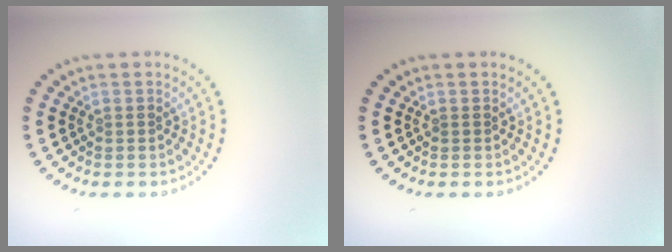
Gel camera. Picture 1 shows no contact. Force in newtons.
{"total": 0.0}